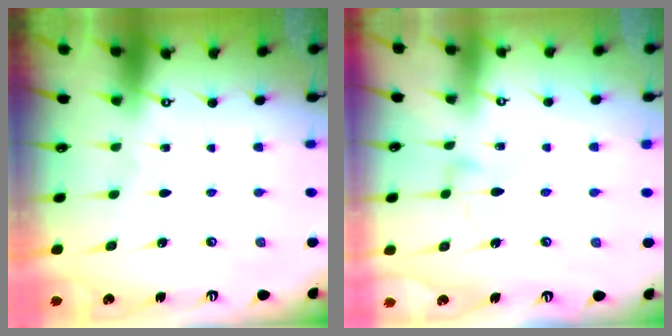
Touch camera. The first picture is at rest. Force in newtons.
{"total": 3.5, "press": 3.5, "slide": 0.1}